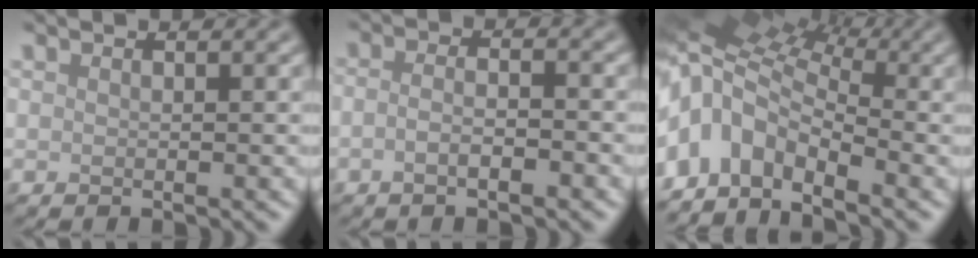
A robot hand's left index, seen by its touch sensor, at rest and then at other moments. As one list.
[{"total": 2.6, "force": [-1.0, 0.9, 2.2], "torque": [-0.035, -0.002, -0.022]}, {"total": 8.7, "force": [-1.3, 5.7, 6.5], "torque": [-0.122, 0.005, -0.040]}]